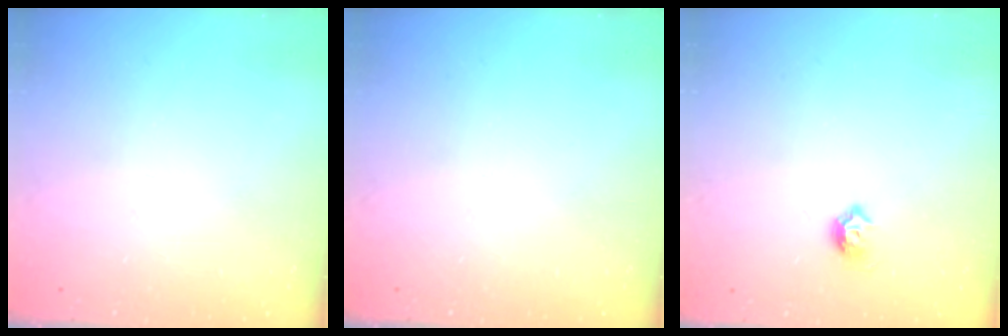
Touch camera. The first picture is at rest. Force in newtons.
{"total": 0.0}
{"total": 5.9, "press": 5.8, "slide": 0.9}